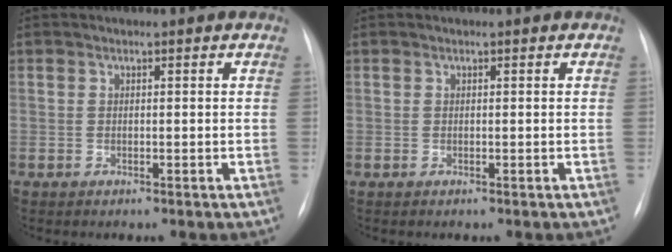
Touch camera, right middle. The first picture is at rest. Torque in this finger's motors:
{"motor_torque": [1.17, -0.96, 0.05, 0.01]}